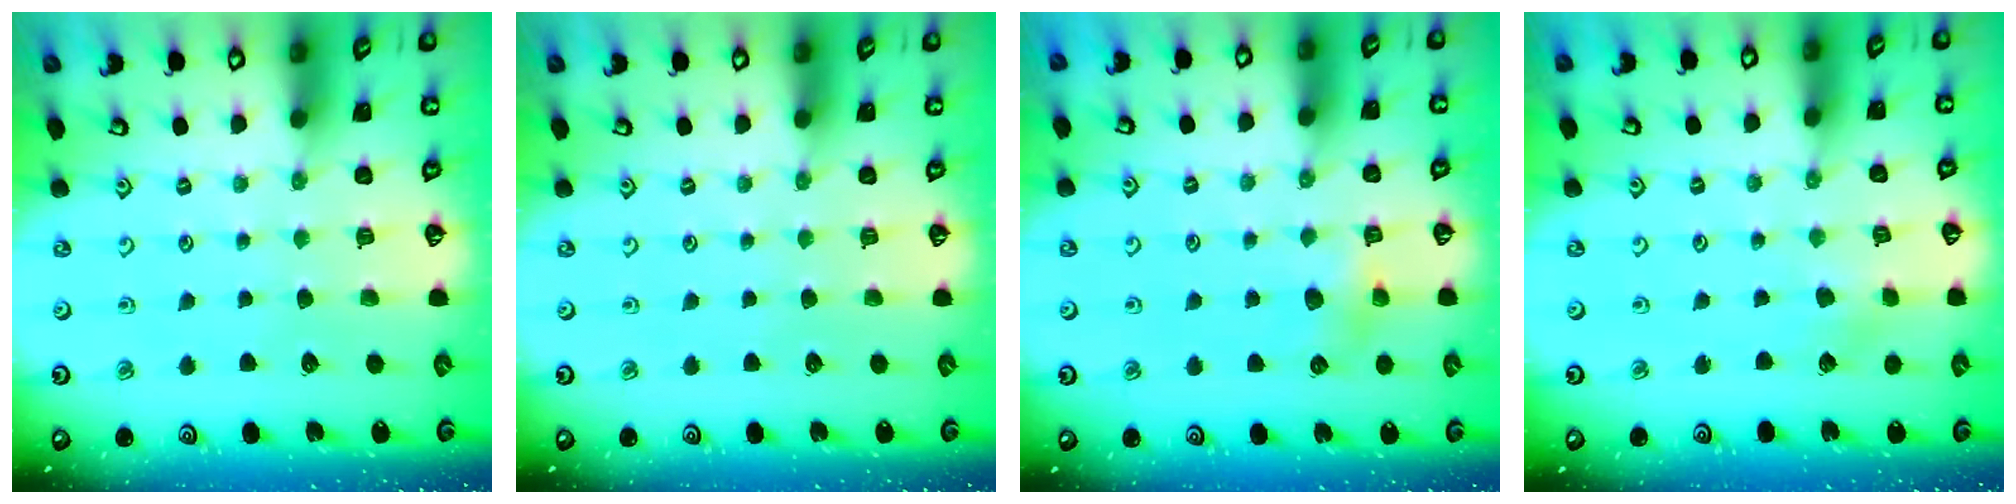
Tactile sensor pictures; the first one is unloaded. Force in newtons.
{"total": 0.0}
{"total": 4.9, "press": 4.9, "slide": 0.6}
{"total": 1.8, "press": 1.8, "slide": 0.2}